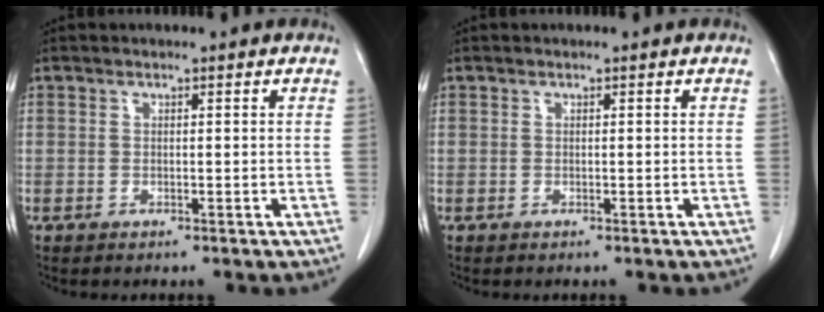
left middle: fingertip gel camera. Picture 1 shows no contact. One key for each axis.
{"total": 0.0}